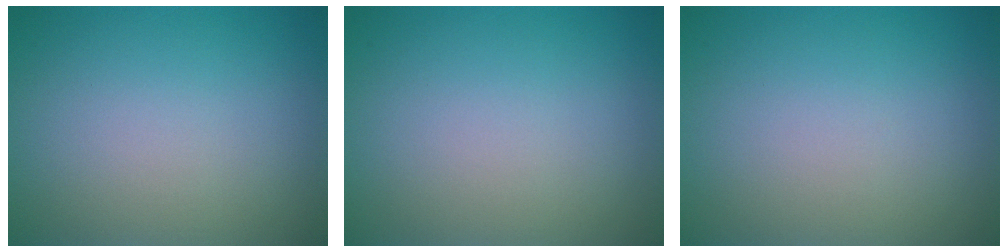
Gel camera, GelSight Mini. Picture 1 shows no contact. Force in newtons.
{"total": 0.0}
{"total": 0.0}